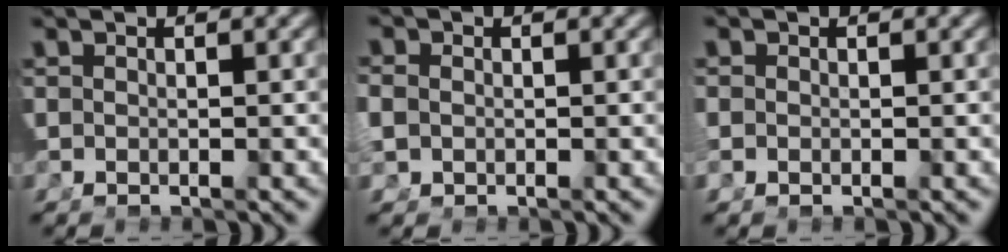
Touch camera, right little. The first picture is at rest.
{"total": 2.0, "force": [-0.4, 1.7, 0.9], "torque": [-0.038, -0.017, 0.002]}
{"total": 1.8, "force": [-0.4, 1.6, 0.7], "torque": [-0.035, -0.016, -0.002]}